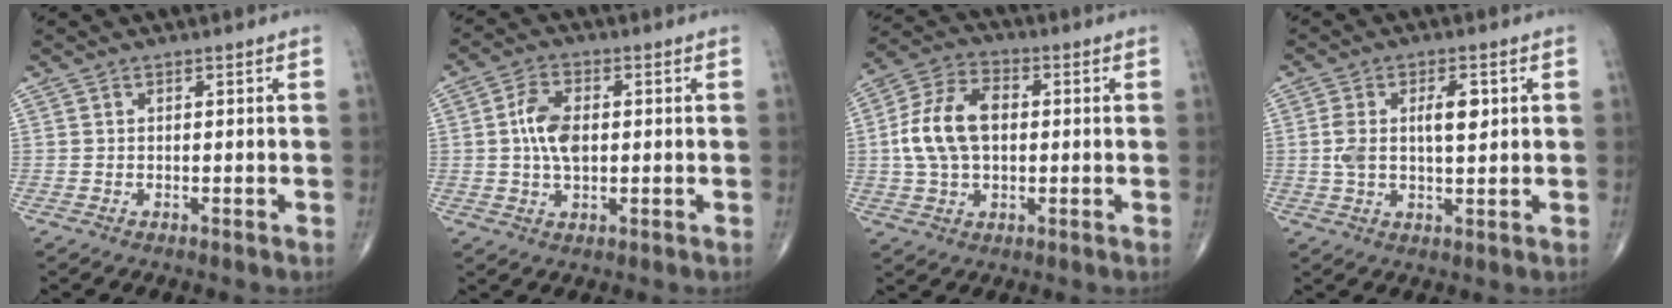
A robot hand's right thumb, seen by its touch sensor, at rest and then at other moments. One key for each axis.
{"total": 7.2, "fx": 0.4, "fy": 4.1, "fz": 5.9, "tx": -0.110, "ty": 0.008, "tz": 0.004}
{"total": 12.7, "fx": 0.6, "fy": 8.1, "fz": 9.8, "tx": -0.186, "ty": 0.023, "tz": 0.008}
{"total": 7.4, "fx": 1.4, "fy": 3.2, "fz": 6.5, "tx": -0.120, "ty": 0.006, "tz": 0.025}